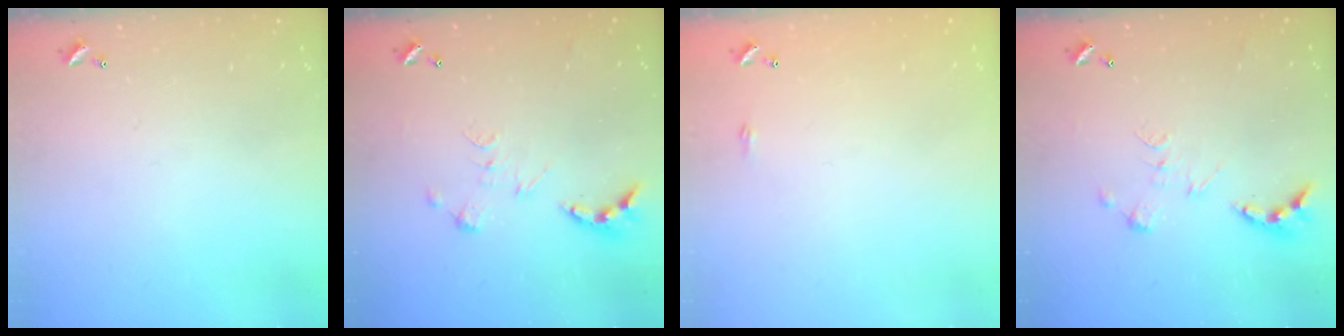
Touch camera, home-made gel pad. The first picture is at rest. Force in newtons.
{"total": 0.0}
{"total": 2.2, "press": 2.1, "slide": 0.4}
{"total": 0.0}